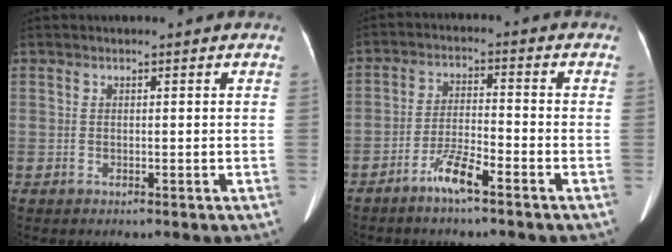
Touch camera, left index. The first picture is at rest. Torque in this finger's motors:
{"motor_torque": [-0.01, -0.01, 0.07, 0.01]}